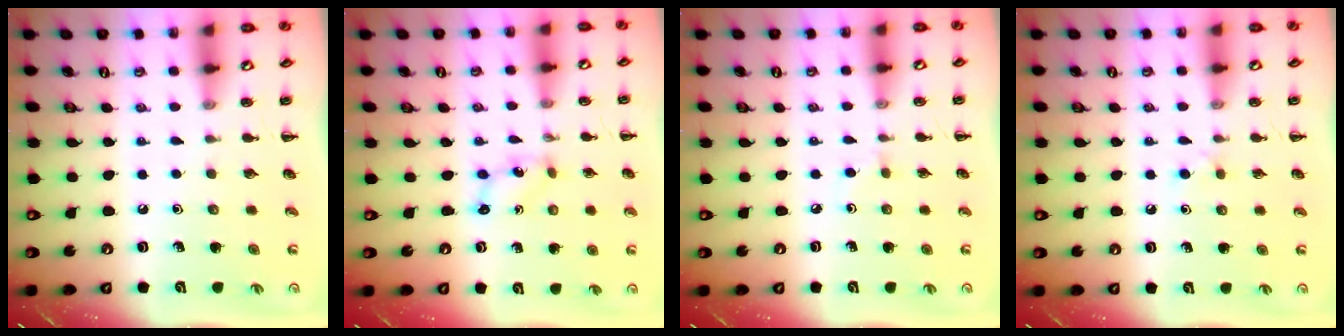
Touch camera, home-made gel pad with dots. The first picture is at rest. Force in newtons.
{"total": 1.7, "press": 1.6, "slide": 0.5}
{"total": 2.7, "press": 2.5, "slide": 1.2}
{"total": 3.2, "press": 2.9, "slide": 1.3}